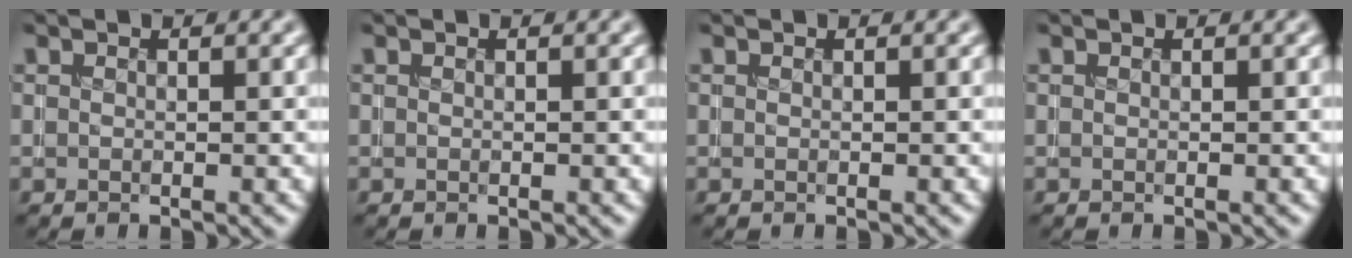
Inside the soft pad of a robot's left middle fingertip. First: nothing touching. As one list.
[{"total": 0.0}, {"total": 0.0}, {"total": 0.0}]